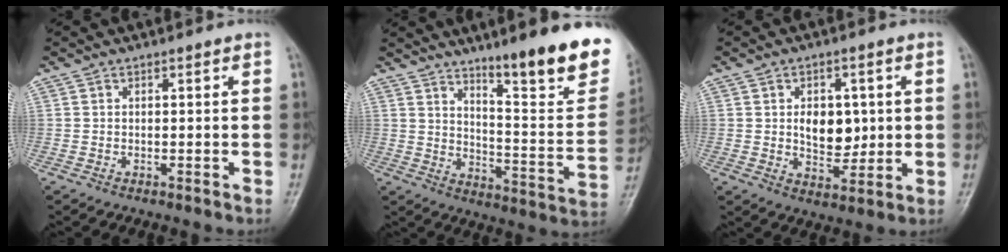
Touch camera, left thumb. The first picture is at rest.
{"total": 20.7, "force": [13.6, 3.6, 15.2], "torque": [-0.175, -0.086, 0.204]}
{"total": 8.2, "force": [1.0, 5.5, 5.9], "torque": [-0.055, -0.009, 0.025]}